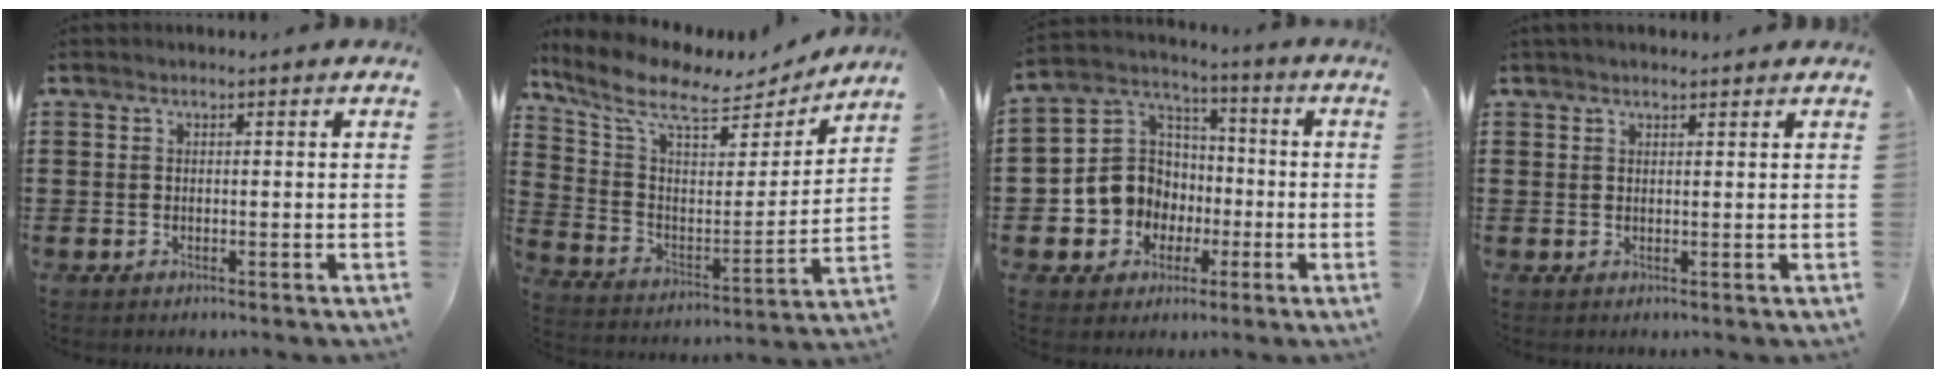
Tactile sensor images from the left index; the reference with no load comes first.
{"total": 9.3, "force": [7.3, 2.7, 5.2], "torque": [-0.136, -0.043, 0.120]}
{"total": 9.5, "force": [-1.8, 9.1, 2.1], "torque": [-0.101, 0.003, -0.033]}
{"total": 1.2, "force": [1.1, 0.3, 0.5], "torque": [-0.011, 0.002, 0.020]}